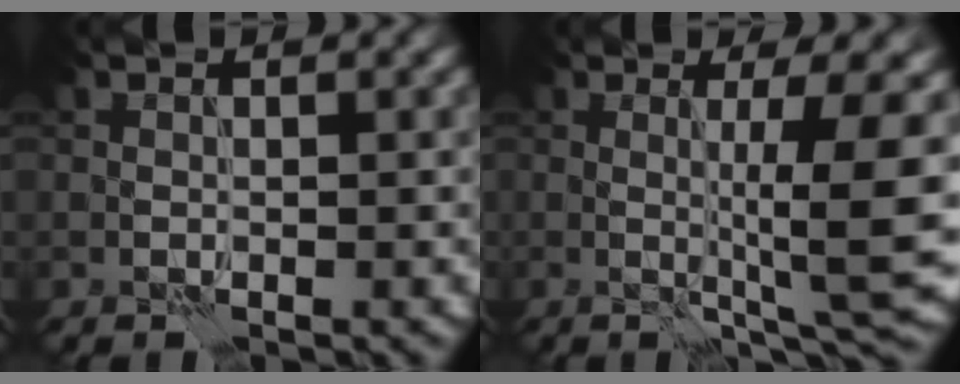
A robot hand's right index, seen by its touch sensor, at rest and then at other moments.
{"total": 7.4, "force": [0.0, 0.8, 7.3], "torque": [-0.103, -0.004, 0.001]}